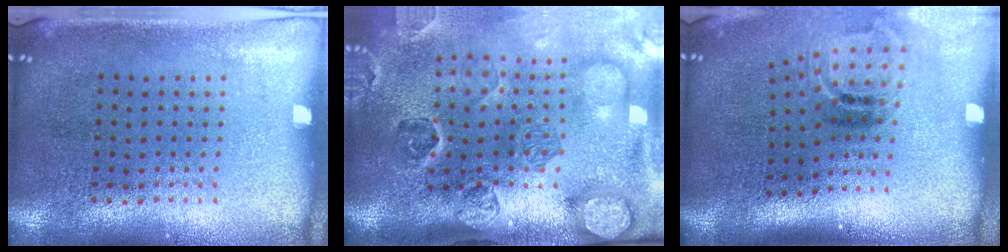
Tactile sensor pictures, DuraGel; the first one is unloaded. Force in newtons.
{"total": 4.9, "press": 3.6, "slide": 3.3}
{"total": 1.9, "press": 1.2, "slide": 1.5}